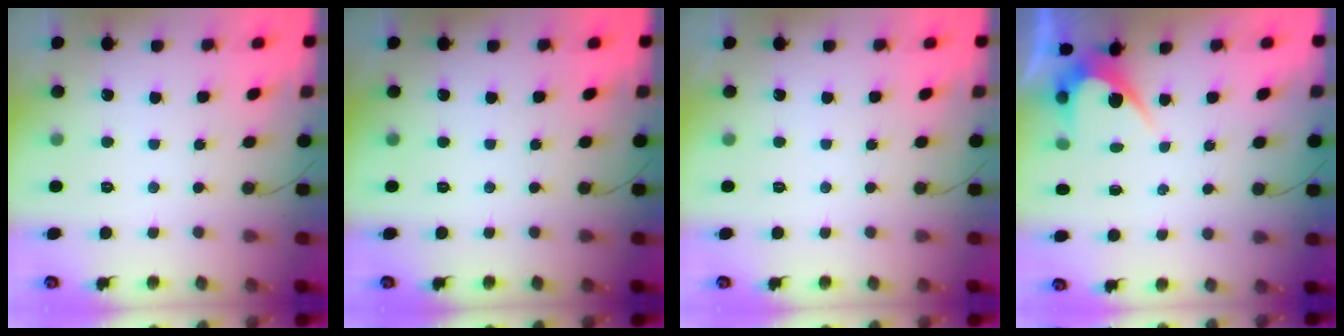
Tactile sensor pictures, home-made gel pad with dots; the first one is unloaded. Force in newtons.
{"total": 0.0}
{"total": 0.0}
{"total": 3.5, "press": 3.5, "slide": 0.2}